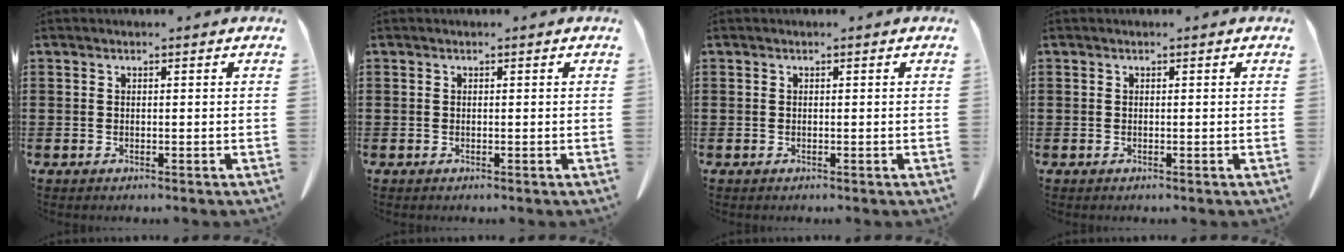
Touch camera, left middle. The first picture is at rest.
{"total": 0.0}
{"total": 0.0}
{"total": 0.0}